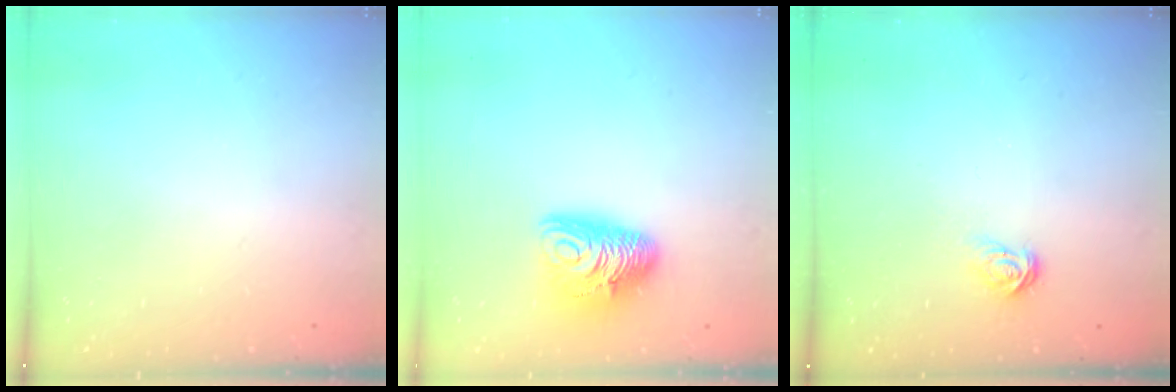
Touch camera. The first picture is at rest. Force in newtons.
{"total": 11.0, "press": 10.9, "slide": 1.3}
{"total": 3.3, "press": 3.3, "slide": 0.1}